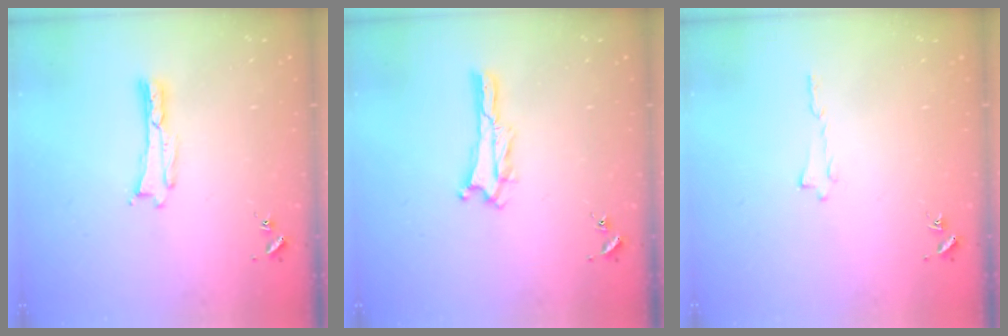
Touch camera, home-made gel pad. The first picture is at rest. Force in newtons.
{"total": 1.3, "press": 1.3, "slide": 0.4}
{"total": 0.0}